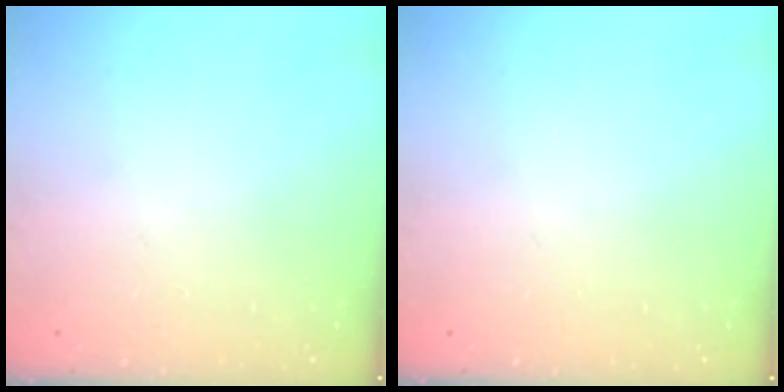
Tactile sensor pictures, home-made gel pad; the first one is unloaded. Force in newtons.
{"total": 0.0}